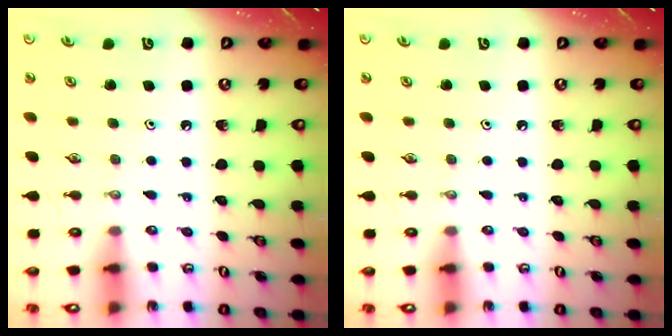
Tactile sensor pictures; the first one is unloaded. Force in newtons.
{"total": 0.0}